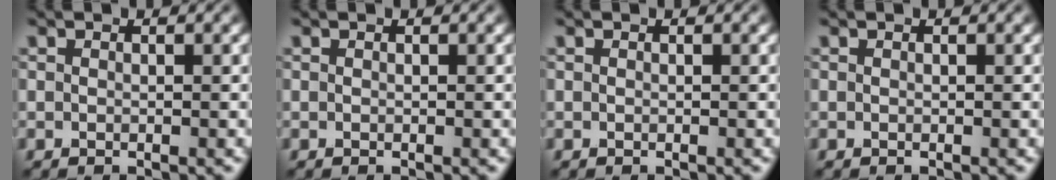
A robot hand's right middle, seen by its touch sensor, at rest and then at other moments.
{"total": 0.0}
{"total": 0.0}
{"total": 0.0}